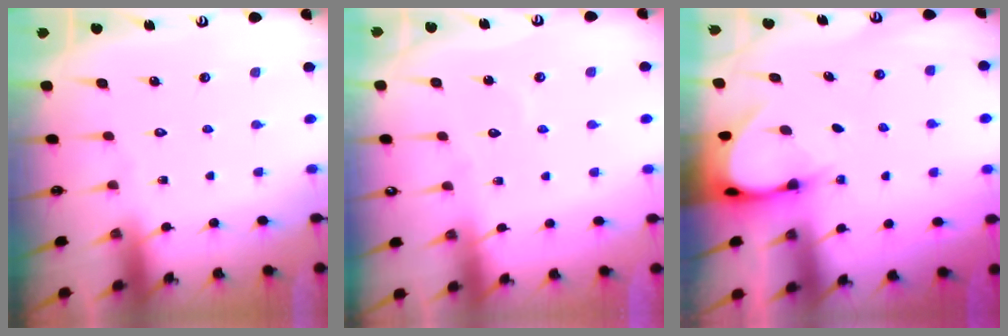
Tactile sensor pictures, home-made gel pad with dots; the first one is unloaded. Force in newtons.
{"total": 4.5, "press": 4.4, "slide": 0.5}
{"total": 3.9, "press": 3.9, "slide": 0.4}